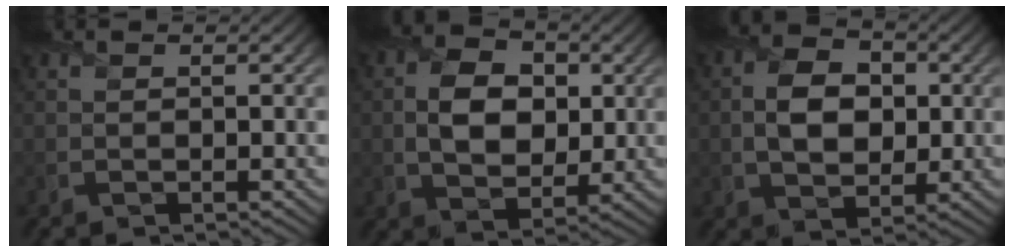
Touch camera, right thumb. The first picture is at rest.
{"total": 7.5, "force": [0.5, 5.2, 5.3], "torque": [-0.103, 0.002, 0.005]}
{"total": 6.8, "force": [0.0, 4.8, 4.8], "torque": [-0.093, 0.000, -0.003]}